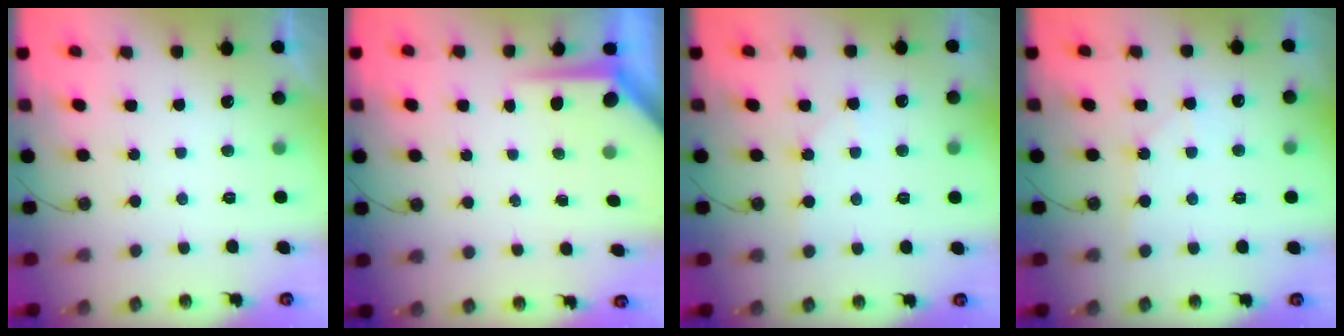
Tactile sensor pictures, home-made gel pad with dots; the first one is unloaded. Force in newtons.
{"total": 4.9, "press": 4.8, "slide": 0.5}
{"total": 3.4, "press": 3.4, "slide": 0.5}
{"total": 5.2, "press": 5.2, "slide": 0.6}